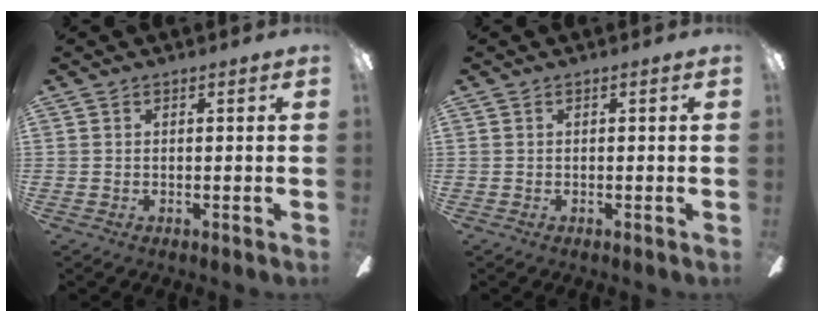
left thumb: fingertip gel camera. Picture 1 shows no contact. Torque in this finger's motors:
{"motor_torque": [0.00, 0.00, 0.12, -0.12, 0.00]}